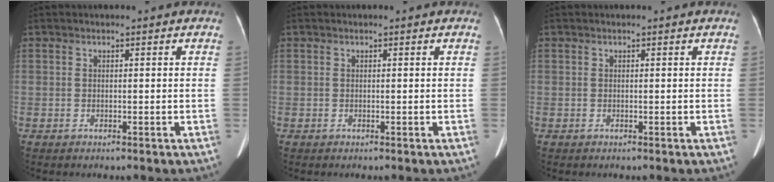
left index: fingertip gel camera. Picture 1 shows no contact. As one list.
[{"total": 0.0}, {"total": 0.0}]